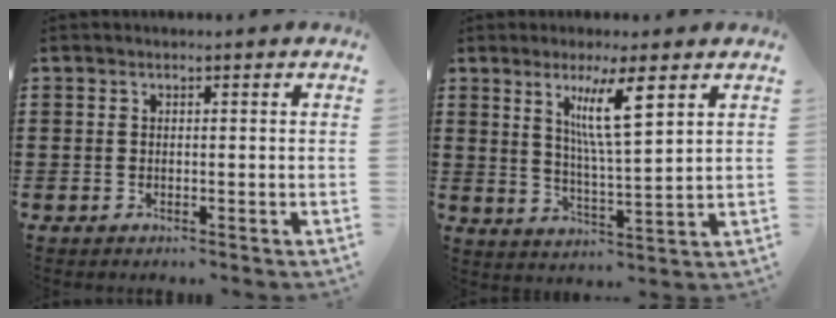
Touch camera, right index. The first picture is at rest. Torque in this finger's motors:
{"motor_torque": [1.48, 0.66, 0.30, 0.20]}